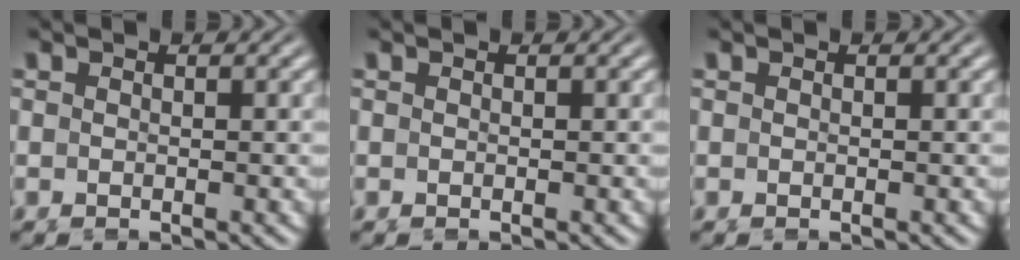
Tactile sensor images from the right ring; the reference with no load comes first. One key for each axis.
{"total": 0.0}
{"total": 0.0}